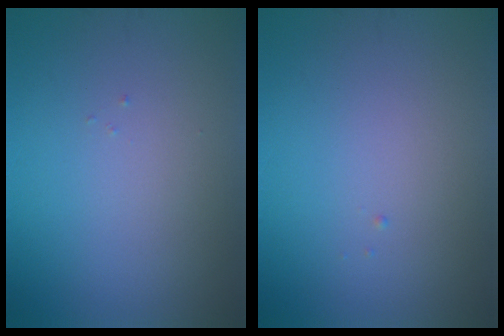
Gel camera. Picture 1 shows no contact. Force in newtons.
{"total": 0.0}